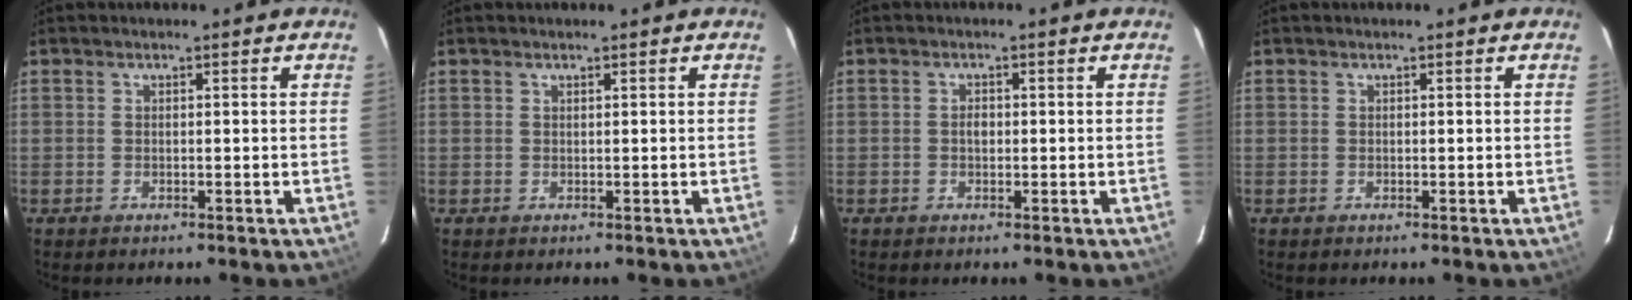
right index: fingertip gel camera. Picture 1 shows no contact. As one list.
[{"total": 0.0}, {"total": 1.3, "force": [-0.1, 1.0, 0.9], "torque": [-0.014, 0.004, -0.003]}, {"total": 0.0}]